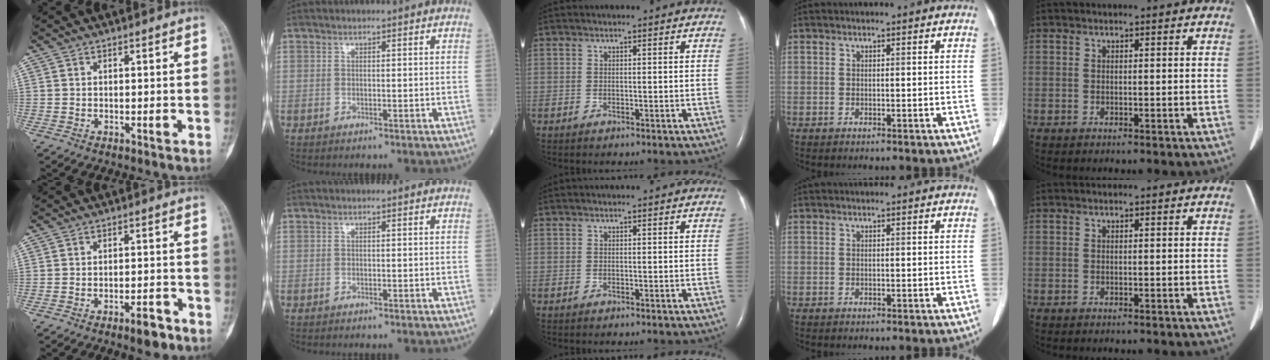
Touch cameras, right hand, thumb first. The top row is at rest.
{"thumb": {"total": 4.4, "force": [-2.9, 1.5, 2.9], "torque": [-0.036, 0.018, -0.042]}}